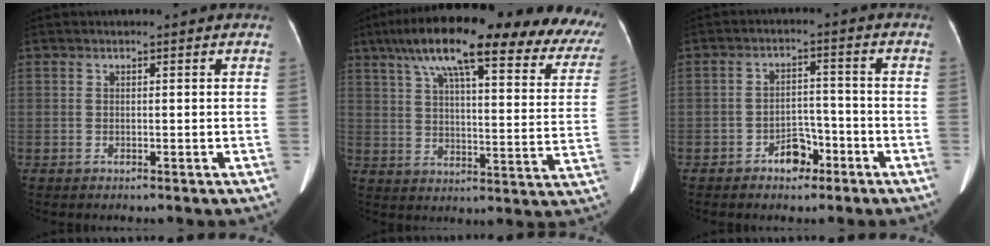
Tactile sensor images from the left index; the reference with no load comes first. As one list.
[{"total": 30.9, "force": [23.1, 6.0, 19.7], "torque": [-0.250, 0.014, 0.291]}, {"total": 4.2, "force": [-2.8, 2.4, 2.1], "torque": [-0.034, 0.013, -0.043]}]